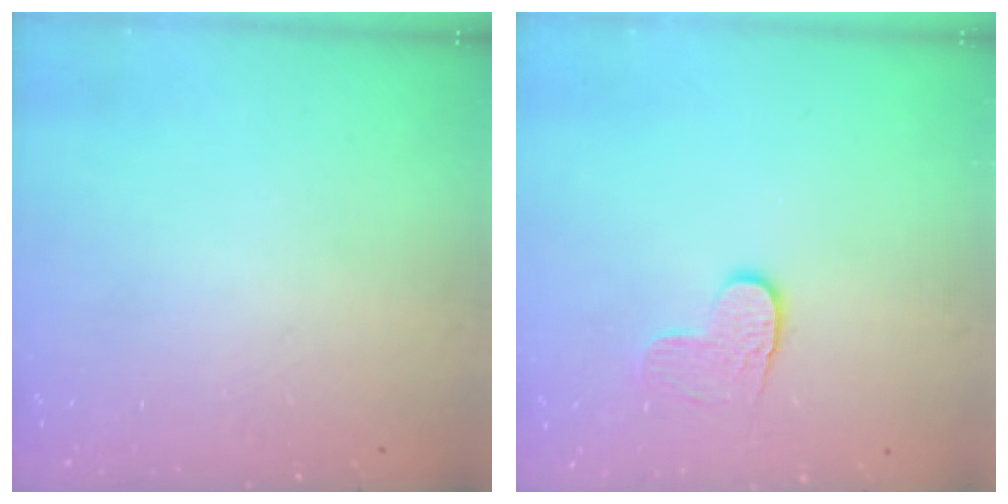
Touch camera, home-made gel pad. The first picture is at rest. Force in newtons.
{"total": 4.7, "press": 4.7, "slide": 0.2}